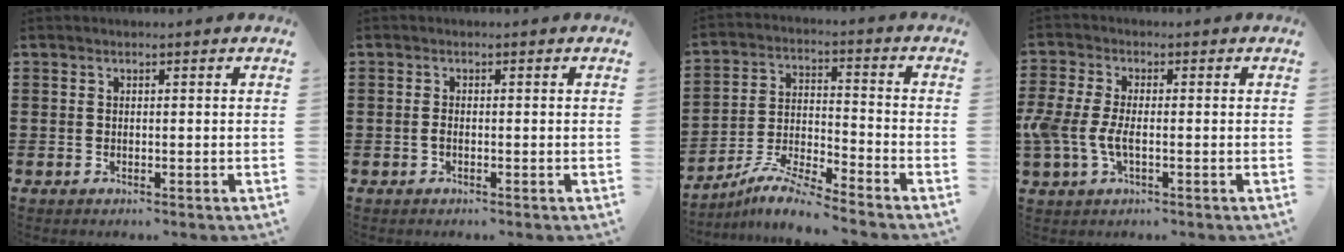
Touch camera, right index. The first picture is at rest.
{"total": 0.9, "force": [-0.4, 0.1, 0.8], "torque": [-0.018, -0.006, -0.005]}
{"total": 6.8, "force": [-6.3, 0.1, 2.4], "torque": [-0.057, -0.003, -0.126]}
{"total": 5.2, "force": [-1.3, 2.5, 4.4], "torque": [-0.111, -0.006, -0.032]}